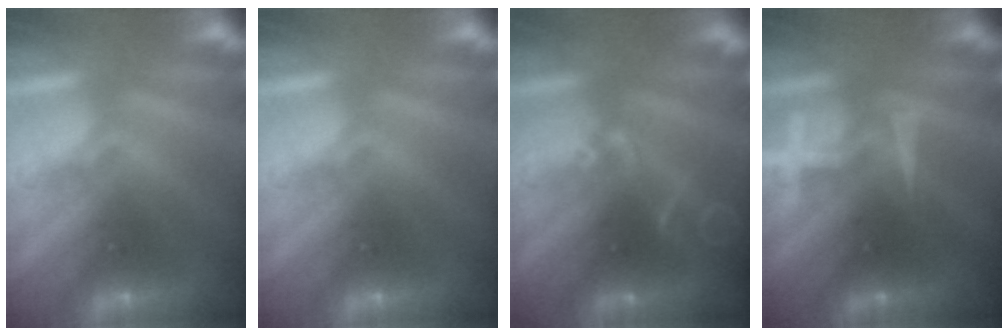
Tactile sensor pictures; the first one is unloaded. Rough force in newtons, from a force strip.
{"total": 0.0}
{"total": 2.1}
{"total": 3.2}